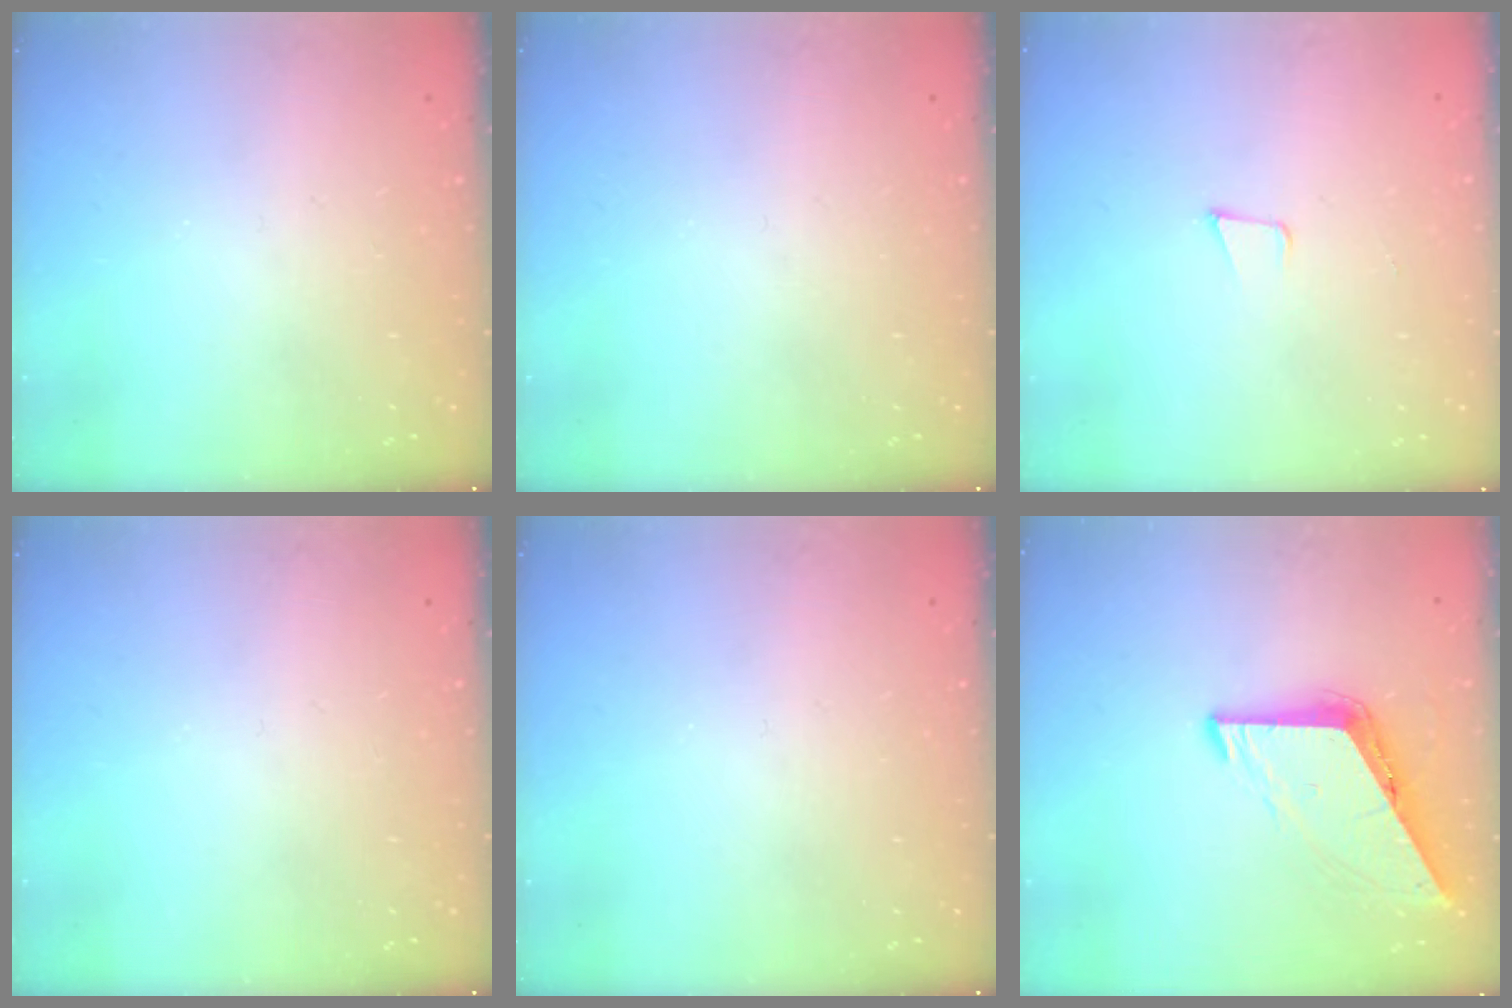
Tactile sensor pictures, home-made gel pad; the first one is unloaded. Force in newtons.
{"total": 0.0}
{"total": 3.6, "press": 2.4, "slide": 2.6}
{"total": 0.0}
{"total": 0.0}
{"total": 6.8, "press": 6.8, "slide": 0.4}